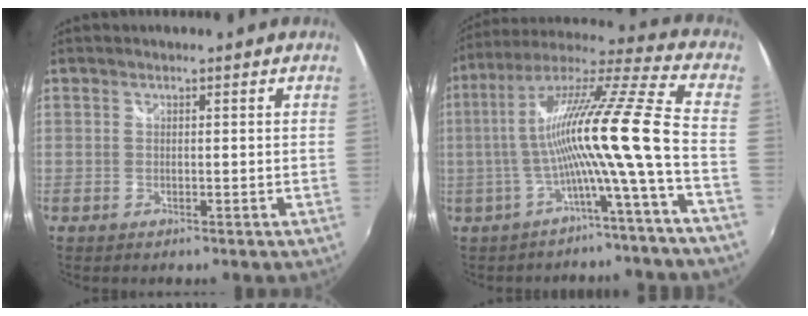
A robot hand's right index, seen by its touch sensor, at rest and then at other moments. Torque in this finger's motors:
{"motor_torque": [1.50, -0.64, 1.05, 0.21]}